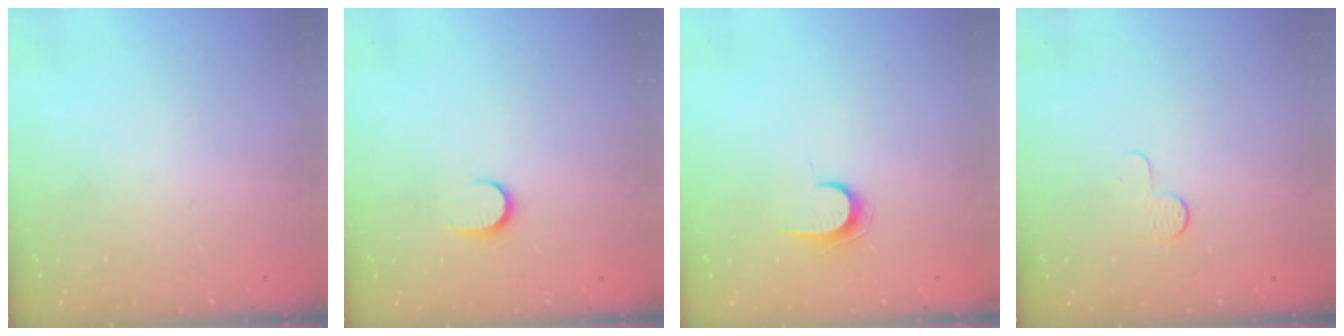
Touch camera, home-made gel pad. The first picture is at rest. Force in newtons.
{"total": 5.4, "press": 5.4, "slide": 0.6}
{"total": 6.7, "press": 6.7, "slide": 0.7}
{"total": 5.0, "press": 5.0, "slide": 0.4}